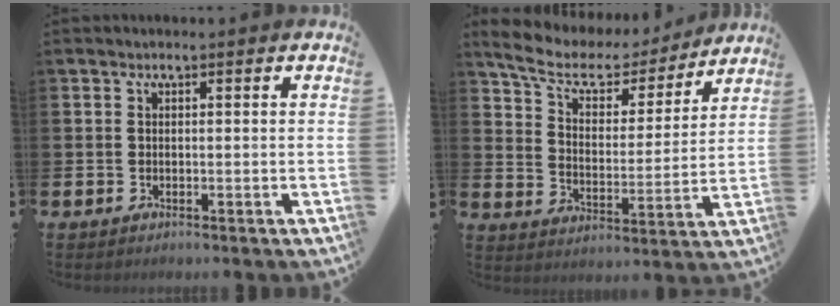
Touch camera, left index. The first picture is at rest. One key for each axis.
{"total": 7.5, "fx": 6.4, "fy": 3.0, "fz": 2.6, "tx": -0.082, "ty": -0.041, "tz": 0.107}